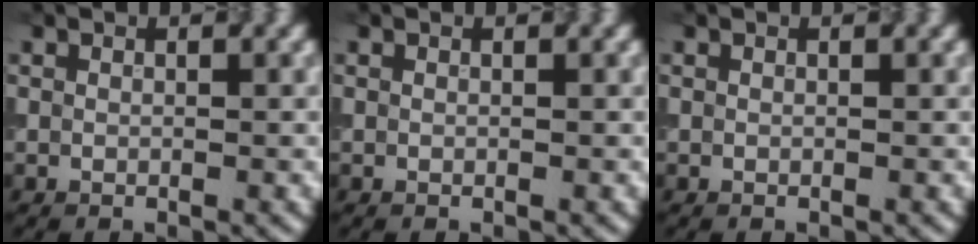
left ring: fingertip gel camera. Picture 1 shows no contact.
{"total": 0.0}
{"total": 0.0}